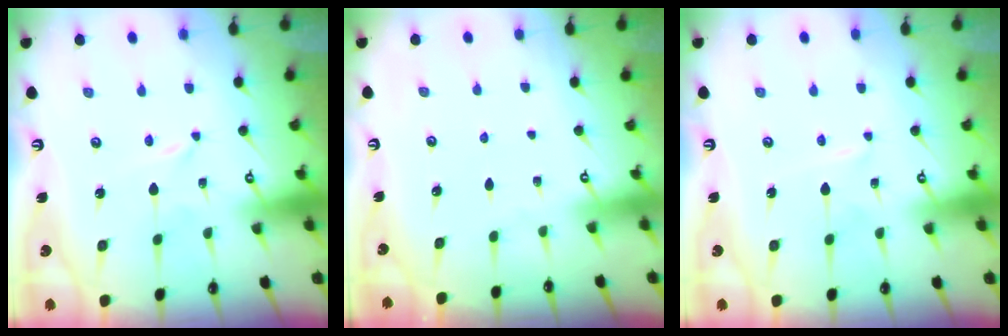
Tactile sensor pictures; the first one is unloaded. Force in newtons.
{"total": 0.0}
{"total": 2.4, "press": 2.3, "slide": 0.3}